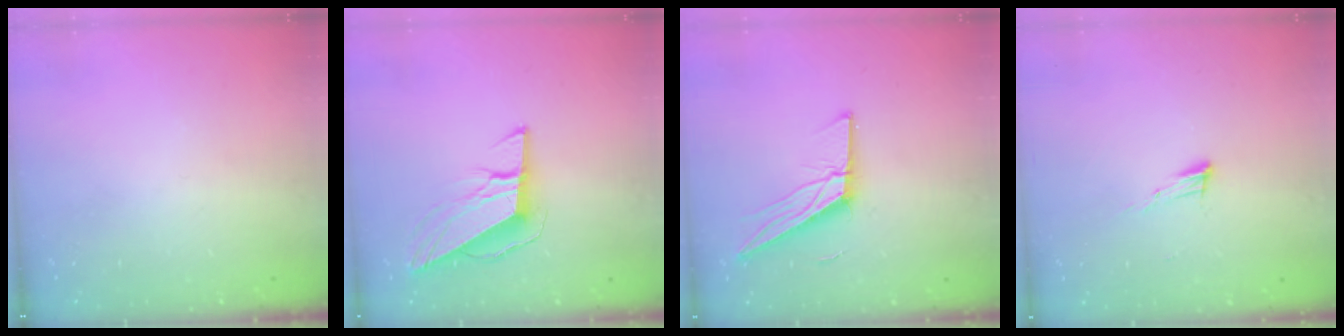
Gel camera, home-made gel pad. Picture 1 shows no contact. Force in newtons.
{"total": 10.0, "press": 9.7, "slide": 2.5}
{"total": 12.7, "press": 12.6, "slide": 1.2}
{"total": 7.7, "press": 7.6, "slide": 1.2}